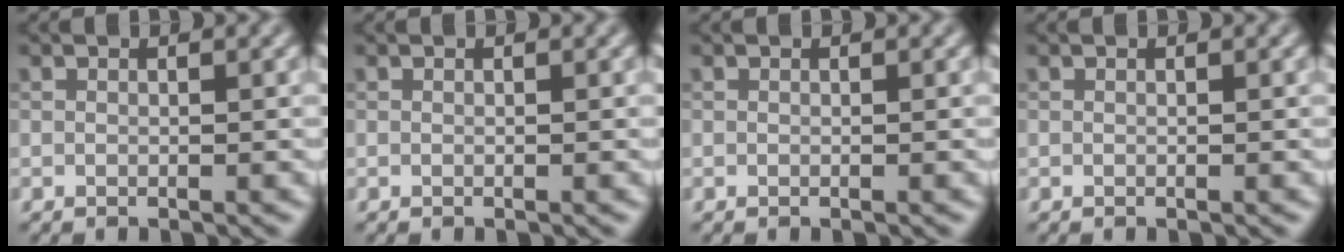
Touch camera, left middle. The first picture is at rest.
{"total": 0.0}
{"total": 0.0}
{"total": 0.0}